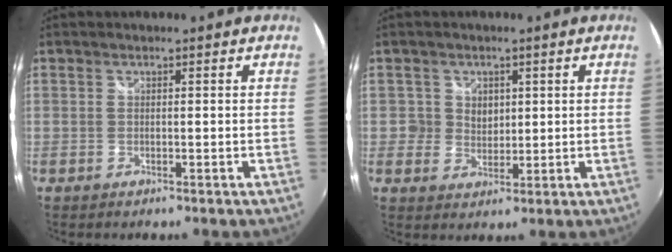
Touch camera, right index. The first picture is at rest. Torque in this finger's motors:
{"motor_torque": [-0.40, 0.09, -0.05, 0.00]}